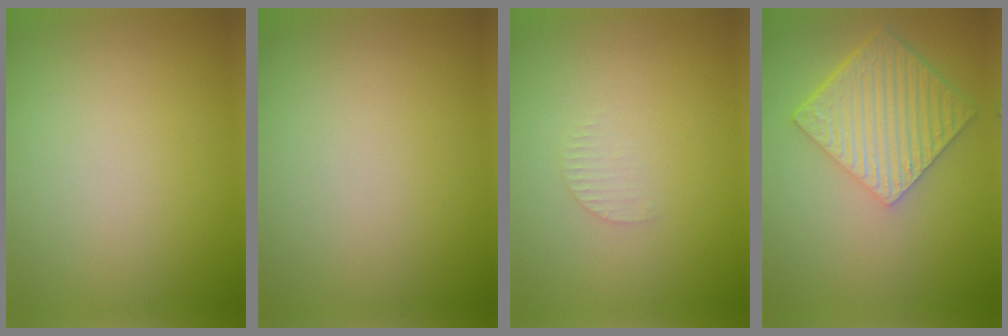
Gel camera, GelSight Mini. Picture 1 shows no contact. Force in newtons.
{"total": 0.0}
{"total": 0.8, "press": 0.8, "slide": 0.2}
{"total": 7.0, "press": 4.9, "slide": 5.0}